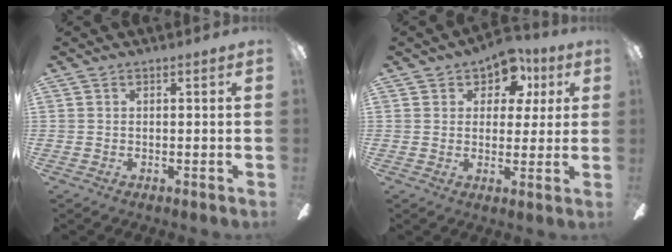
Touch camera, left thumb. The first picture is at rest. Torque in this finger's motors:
{"motor_torque": [0.17, 0.18, -0.28, 0.28, 0.02]}